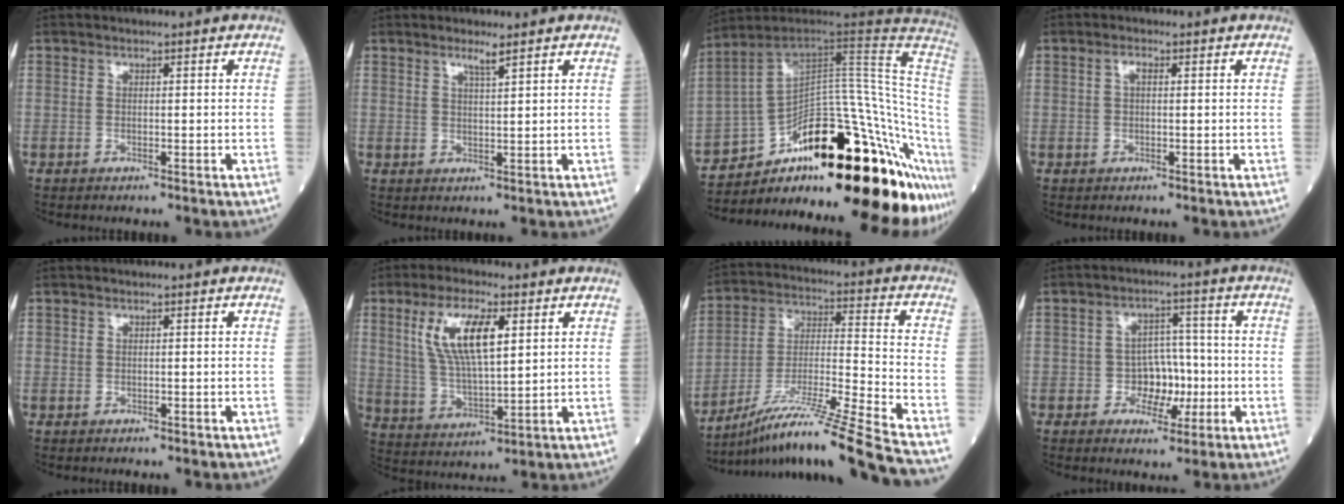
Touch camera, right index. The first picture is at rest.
{"total": 2.1, "force": [1.5, -0.3, 1.4], "torque": [-0.026, -0.003, 0.028]}
{"total": 30.1, "force": [-15.5, 5.8, 25.2], "torque": [-0.248, 0.038, -0.221]}
{"total": 1.4, "force": [0.4, 0.6, 1.3], "torque": [-0.024, 0.007, 0.007]}
{"total": 0.0}
{"total": 11.1, "force": [4.1, 3.1, 9.8], "torque": [-0.205, 0.008, 0.084]}
{"total": 19.9, "force": [-16.3, -2.7, 11.0], "torque": [-0.189, -0.027, -0.288]}
{"total": 5.5, "force": [-1.3, 4.2, 3.3], "torque": [-0.044, 0.015, -0.017]}